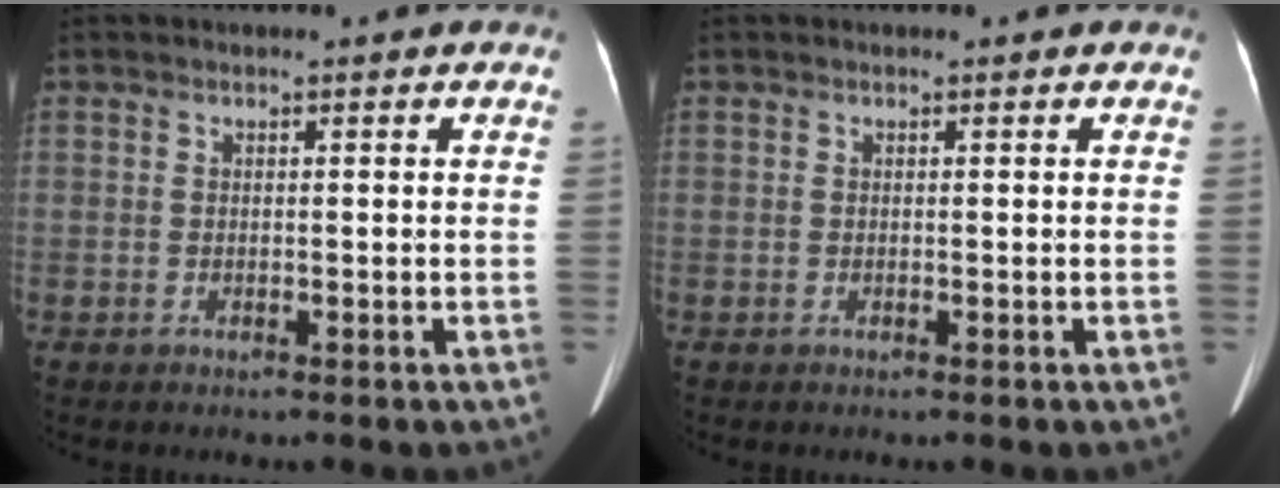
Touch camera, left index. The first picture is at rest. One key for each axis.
{"total": 0.0}